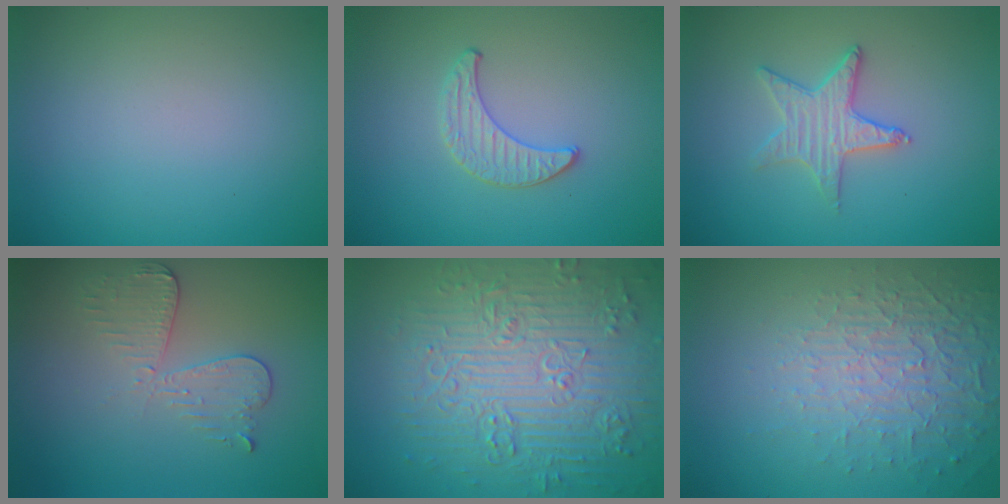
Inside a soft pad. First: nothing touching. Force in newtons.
{"total": 1.3, "press": 1.3, "slide": 0.2}
{"total": 2.8, "press": 2.8, "slide": 0.4}
{"total": 3.0, "press": 2.7, "slide": 1.2}
{"total": 9.2, "press": 6.8, "slide": 6.2}
{"total": 5.5, "press": 3.2, "slide": 4.5}